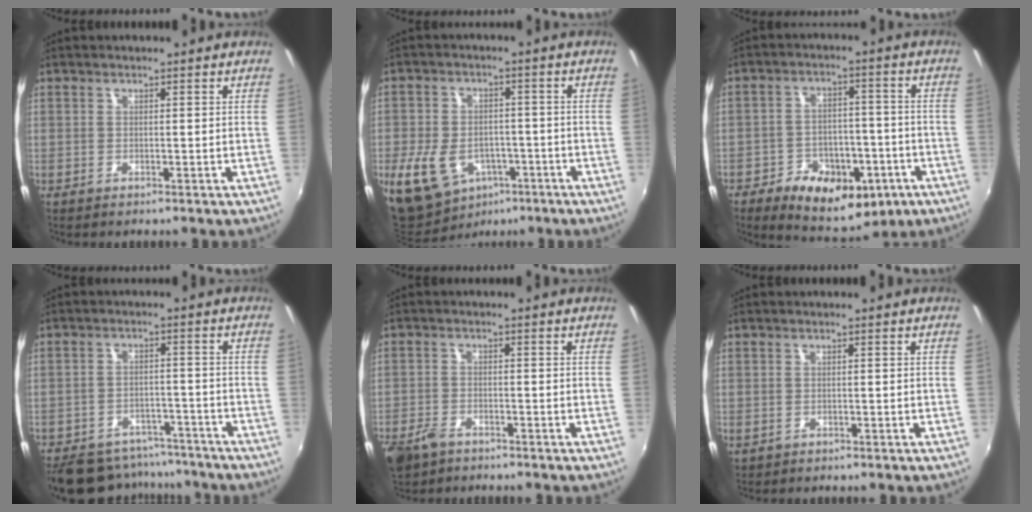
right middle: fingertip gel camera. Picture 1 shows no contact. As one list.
[{"total": 13.4, "force": [-6.0, 9.5, 7.2], "torque": [-0.184, -0.015, -0.083]}, {"total": 16.2, "force": [-8.6, 10.2, 9.1], "torque": [-0.179, 0.008, -0.114]}, {"total": 15.0, "force": [-12.7, 6.6, 4.6], "torque": [-0.112, 0.016, -0.170]}, {"total": 5.9, "force": [-3.9, 3.3, 2.8], "torque": [-0.082, -0.010, -0.074]}, {"total": 1.5, "force": [-0.4, 1.2, 0.8], "torque": [-0.018, -0.002, -0.002]}]